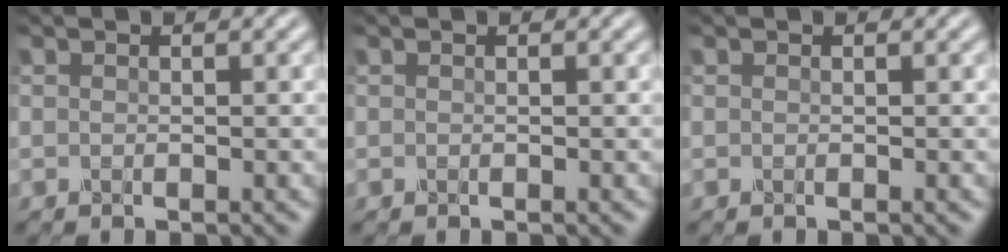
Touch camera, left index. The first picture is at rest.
{"total": 0.0}
{"total": 0.0}